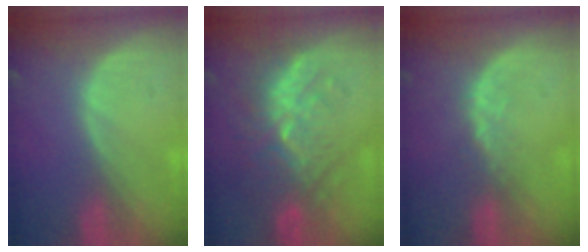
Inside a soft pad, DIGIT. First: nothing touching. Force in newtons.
{"total": 9.5, "press": 9.1, "slide": 2.7}
{"total": 2.6, "press": 2.1, "slide": 1.5}